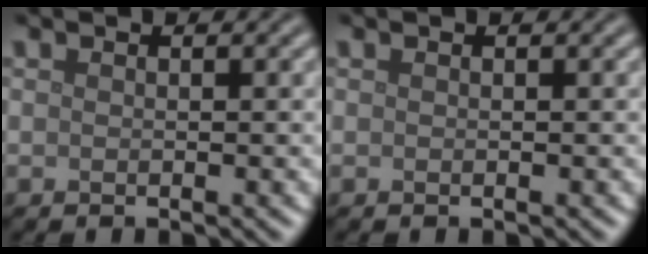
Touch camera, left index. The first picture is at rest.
{"total": 0.0}